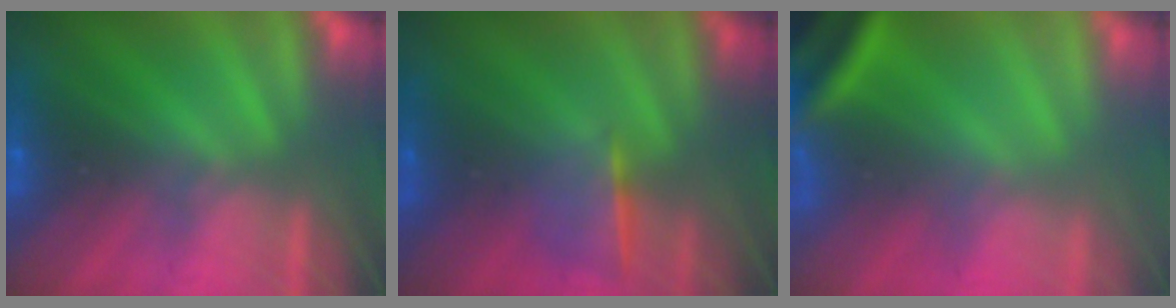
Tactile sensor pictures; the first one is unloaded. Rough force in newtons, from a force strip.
{"total": 1.1}
{"total": 3.7}